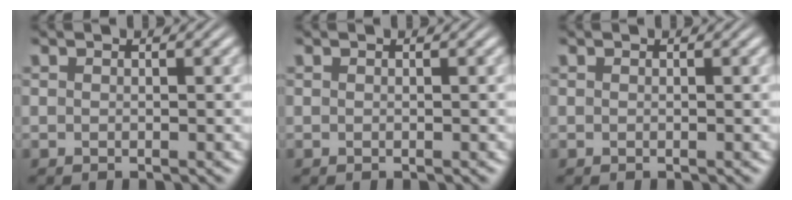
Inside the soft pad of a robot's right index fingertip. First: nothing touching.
{"total": 0.0}
{"total": 0.0}